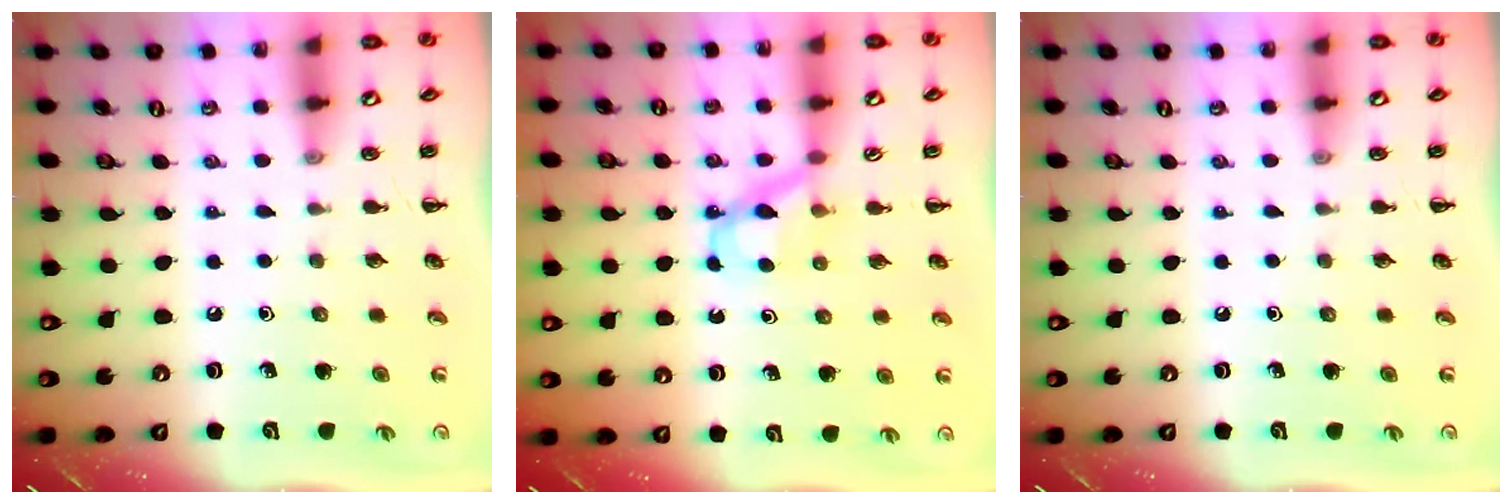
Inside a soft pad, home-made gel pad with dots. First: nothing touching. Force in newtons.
{"total": 4.1, "press": 3.9, "slide": 1.2}
{"total": 0.0}